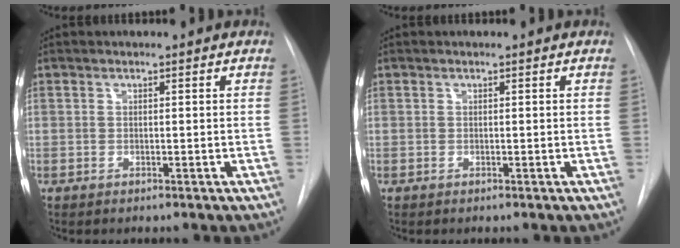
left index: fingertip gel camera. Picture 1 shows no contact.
{"total": 0.0}